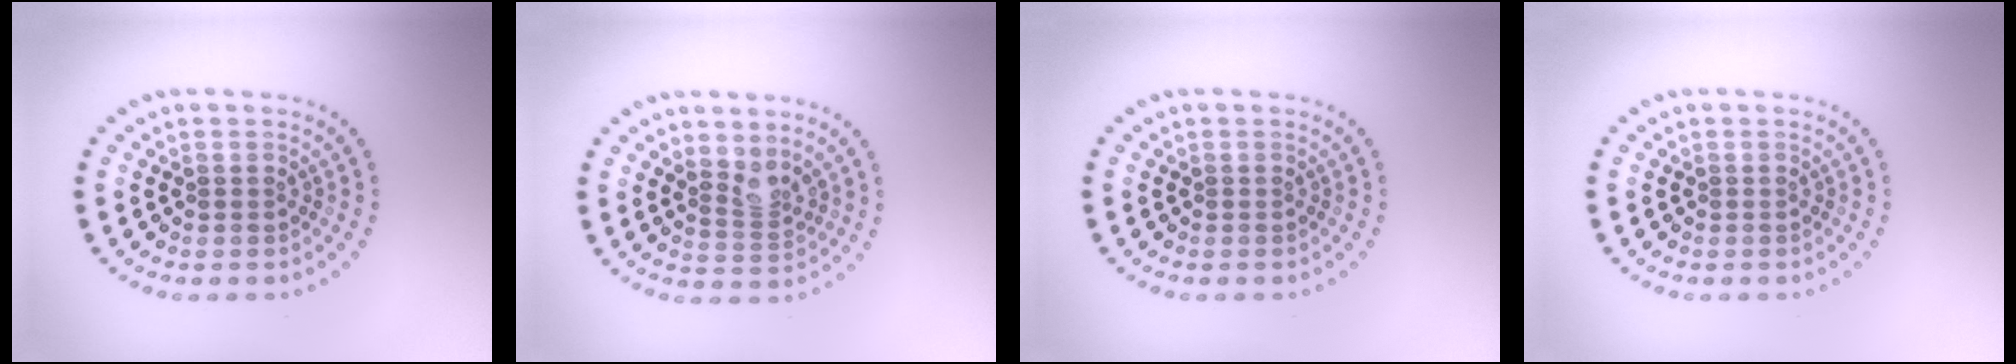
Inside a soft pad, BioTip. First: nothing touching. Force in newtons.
{"total": 2.1, "press": 1.6, "slide": 1.4}
{"total": 0.0}
{"total": 0.0}